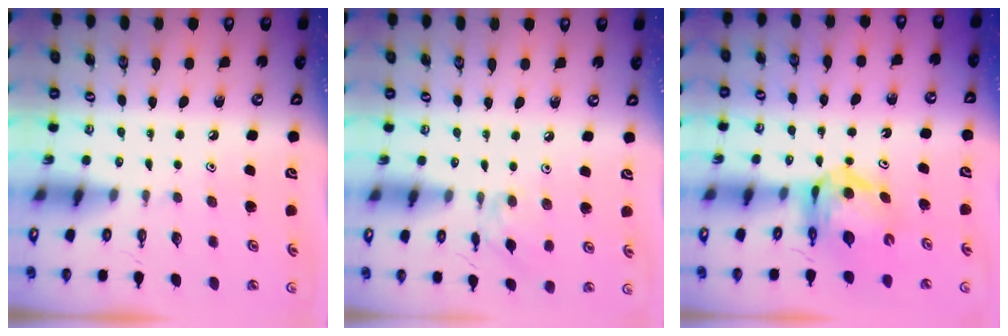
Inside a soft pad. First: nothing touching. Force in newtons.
{"total": 3.4, "press": 3.4, "slide": 0.4}
{"total": 9.7, "press": 9.6, "slide": 1.2}